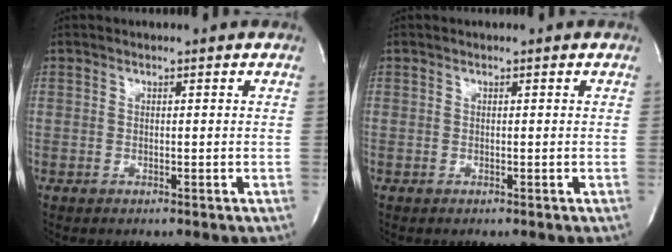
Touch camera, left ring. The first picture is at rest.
{"total": 0.0}